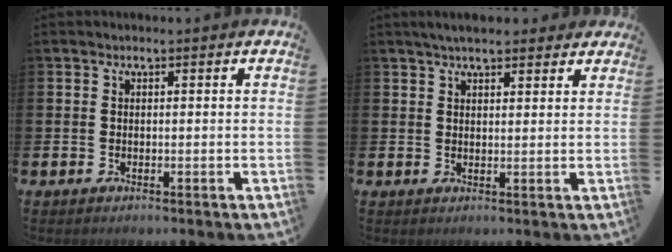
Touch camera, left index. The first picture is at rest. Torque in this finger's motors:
{"motor_torque": [0.50, -0.52, 0.34, 0.12]}